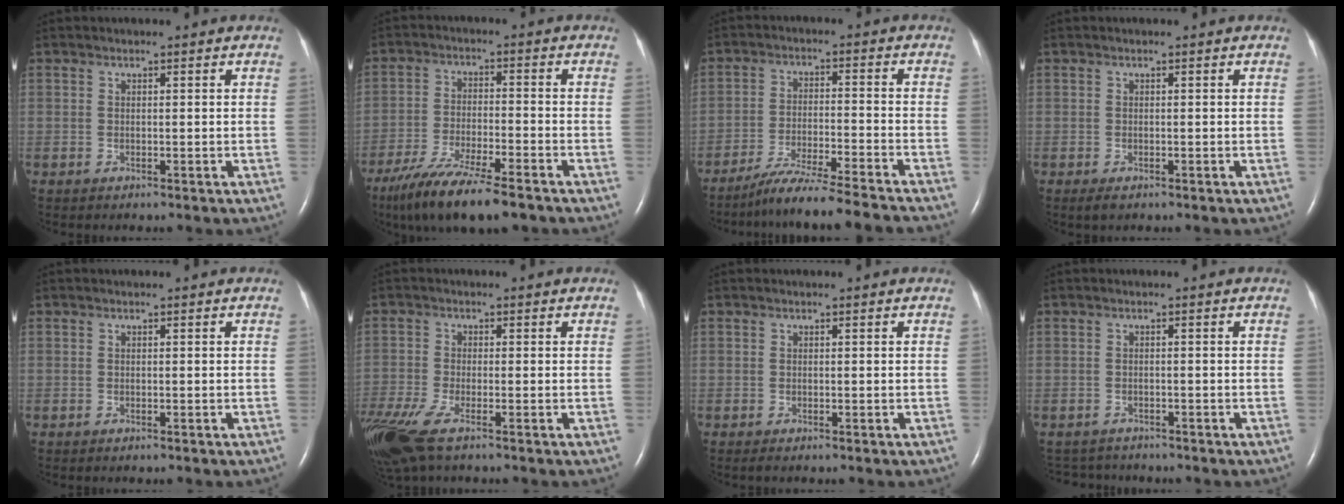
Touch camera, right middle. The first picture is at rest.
{"total": 13.5, "force": [-10.3, 1.7, 8.6], "torque": [-0.163, -0.039, -0.174]}
{"total": 12.1, "force": [-10.8, -1.6, 5.1], "torque": [-0.074, -0.025, -0.181]}
{"total": 1.2, "force": [-0.7, 0.5, 0.9], "torque": [-0.017, -0.002, -0.008]}
{"total": 0.0}
{"total": 9.0, "force": [-5.9, 2.3, 6.4], "torque": [-0.150, -0.021, -0.115]}
{"total": 0.0}
{"total": 3.4, "force": [-3.3, 0.9, -0.3], "torque": [0.002, -0.005, -0.050]}